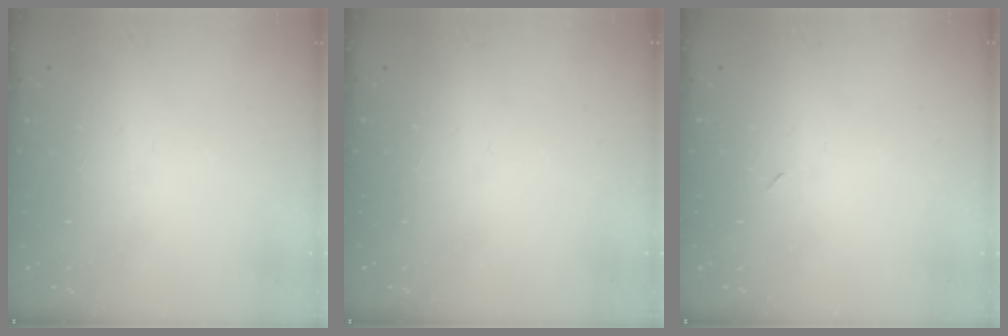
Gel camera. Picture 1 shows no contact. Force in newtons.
{"total": 0.0}
{"total": 2.3, "press": 2.0, "slide": 1.2}